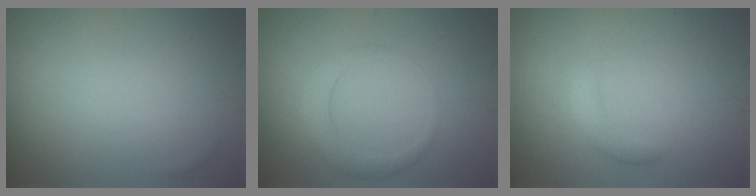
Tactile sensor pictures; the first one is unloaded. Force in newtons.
{"total": 2.3, "press": 2.3, "slide": 0.1}
{"total": 1.7, "press": 1.7, "slide": 0.1}